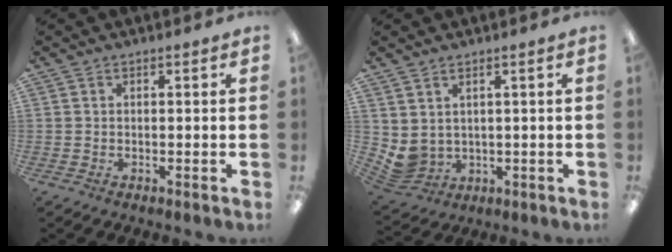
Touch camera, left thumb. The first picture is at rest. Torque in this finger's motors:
{"motor_torque": [0.72, 0.85, 0.35, -0.58, 0.03]}